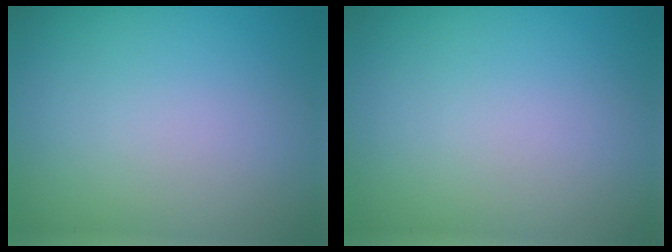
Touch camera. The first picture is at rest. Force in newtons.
{"total": 0.0}